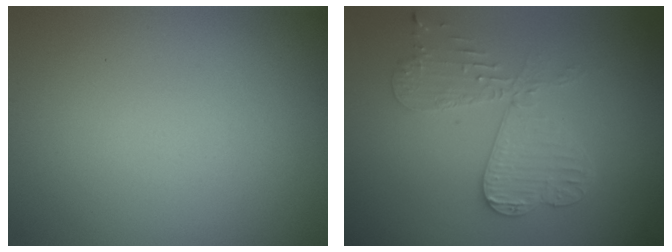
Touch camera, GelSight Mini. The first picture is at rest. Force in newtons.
{"total": 3.5, "press": 3.4, "slide": 0.5}